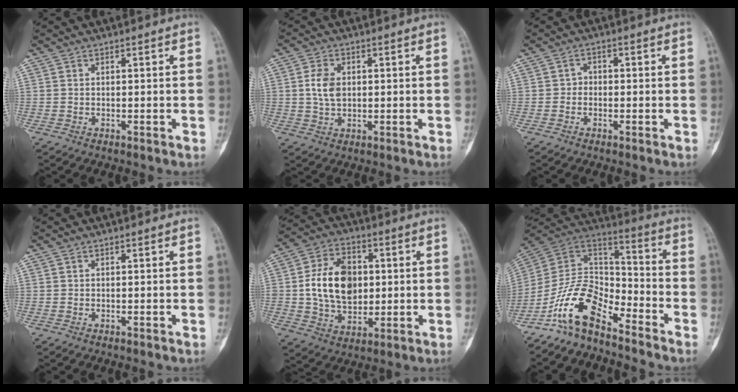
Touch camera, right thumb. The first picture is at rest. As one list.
[{"total": 5.0, "force": [0.6, 3.3, 3.7], "torque": [-0.068, 0.000, 0.009]}, {"total": 1.6, "force": [-0.5, 1.4, 0.7], "torque": [0.005, 0.008, -0.015]}, {"total": 0.0}, {"total": 14.6, "force": [1.2, 10.2, 10.3], "torque": [-0.149, 0.005, 0.023]}, {"total": 13.5, "force": [-9.6, 6.0, 7.3], "torque": [-0.118, 0.095, -0.192]}]